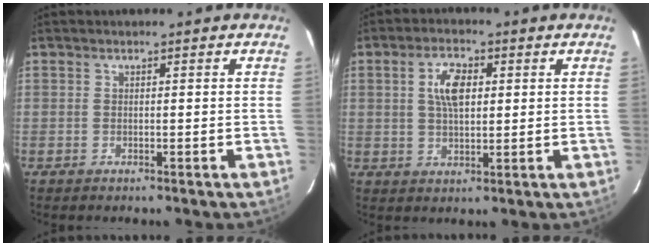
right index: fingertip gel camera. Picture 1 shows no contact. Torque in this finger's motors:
{"motor_torque": [0.38, -0.05, 0.34, 0.10]}